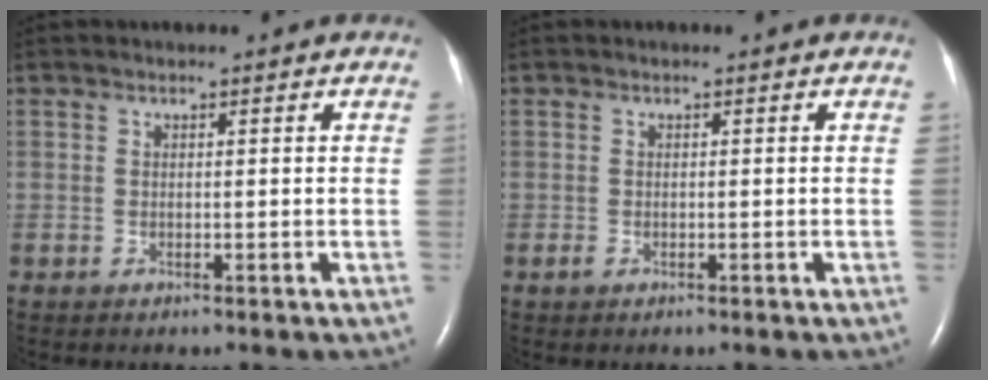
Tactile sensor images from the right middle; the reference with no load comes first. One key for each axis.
{"total": 0.6, "fx": -0.3, "fy": 0.3, "fz": 0.4, "tx": -0.012, "ty": 0.000, "tz": -0.003}